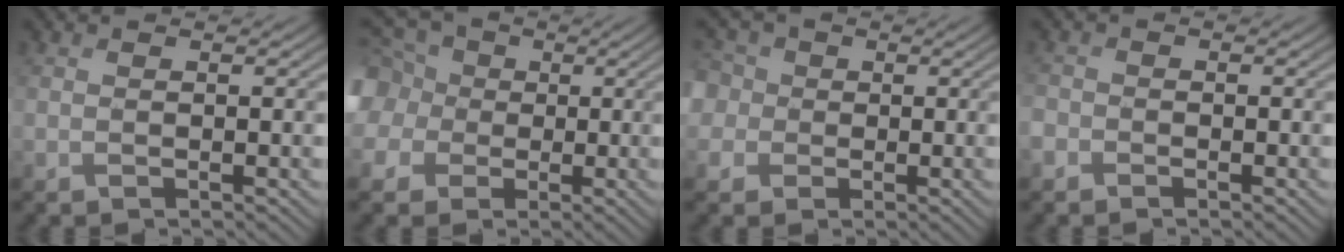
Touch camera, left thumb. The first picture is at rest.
{"total": 12.2, "force": [1.6, 10.7, 5.8], "torque": [-0.205, 0.015, 0.008]}
{"total": 7.6, "force": [1.1, 6.8, 3.3], "torque": [-0.110, 0.022, -0.010]}
{"total": 1.6, "force": [-1.2, 1.1, 0.3], "torque": [-0.009, -0.001, -0.032]}